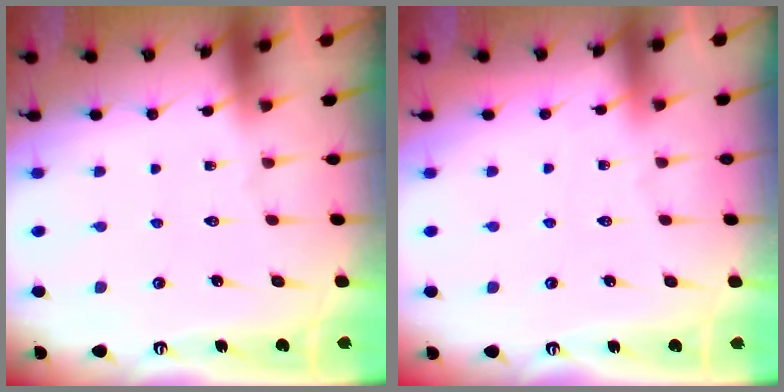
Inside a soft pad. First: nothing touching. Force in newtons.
{"total": 2.5, "press": 2.5, "slide": 0.4}